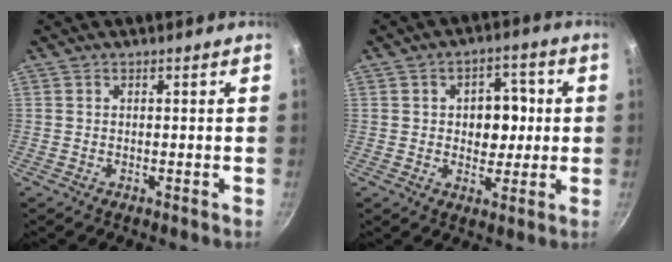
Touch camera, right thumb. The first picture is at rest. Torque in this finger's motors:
{"motor_torque": [-0.10, 0.44, -0.13, 0.15, 0.08]}